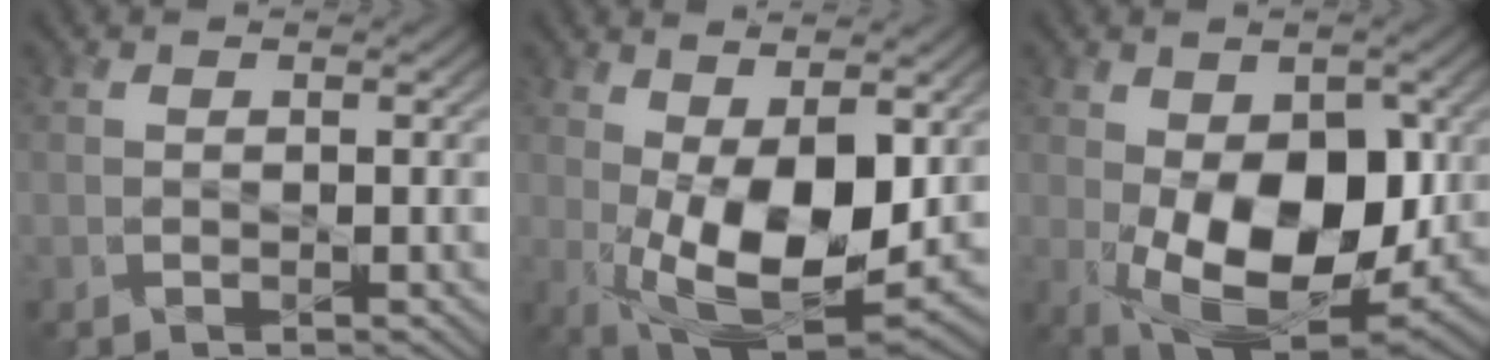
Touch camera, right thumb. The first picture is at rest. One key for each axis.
{"total": 13.1, "fx": 0.5, "fy": 6.1, "fz": 11.6, "tx": -0.218, "ty": -0.014, "tz": 0.016}
{"total": 14.7, "fx": -1.1, "fy": 8.5, "fz": 12.0, "tx": -0.200, "ty": -0.023, "tz": -0.009}